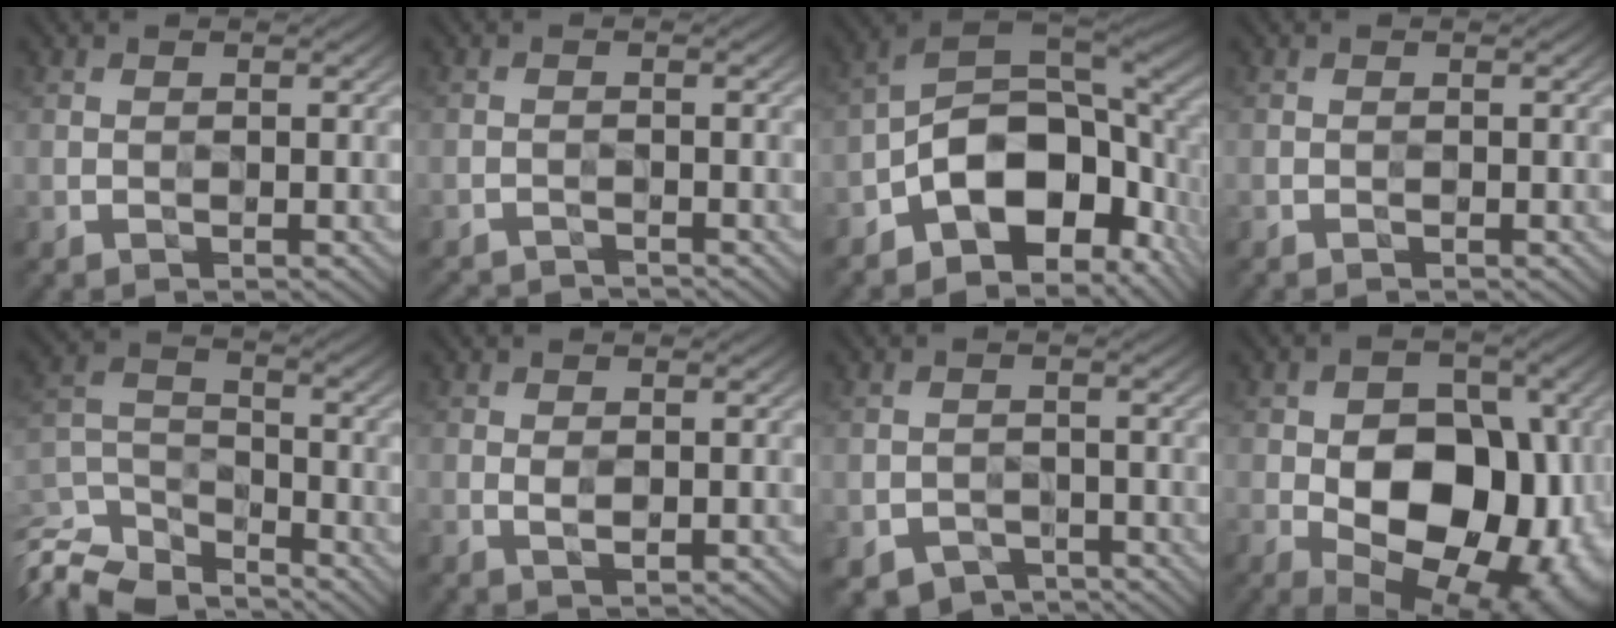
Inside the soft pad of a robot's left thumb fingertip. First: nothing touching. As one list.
[{"total": 3.2, "force": [-3.2, -0.5, 0.2], "torque": [-0.015, 0.001, -0.058]}, {"total": 14.4, "force": [-5.0, 8.0, 10.8], "torque": [-0.184, -0.007, -0.088]}, {"total": 0.6, "force": [-0.4, -0.4, -0.3], "torque": [0.004, 0.003, -0.005]}, {"total": 10.2, "force": [-8.8, 3.8, 3.4], "torque": [-0.098, -0.006, -0.151]}, {"total": 1.4, "force": [0.1, 0.5, 1.3], "torque": [-0.022, 0.001, 0.006]}, {"total": 3.0, "force": [-2.4, 1.7, 0.7], "torque": [-0.013, -0.008, -0.036]}, {"total": 15.6, "force": [-2.9, 10.0, 11.6], "torque": [-0.120, -0.004, -0.039]}]